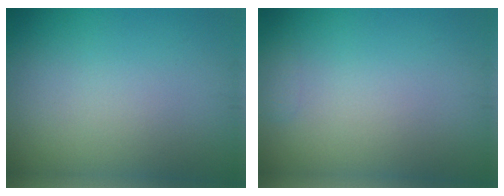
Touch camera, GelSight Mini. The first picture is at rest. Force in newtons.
{"total": 0.6, "press": 0.6, "slide": 0.1}